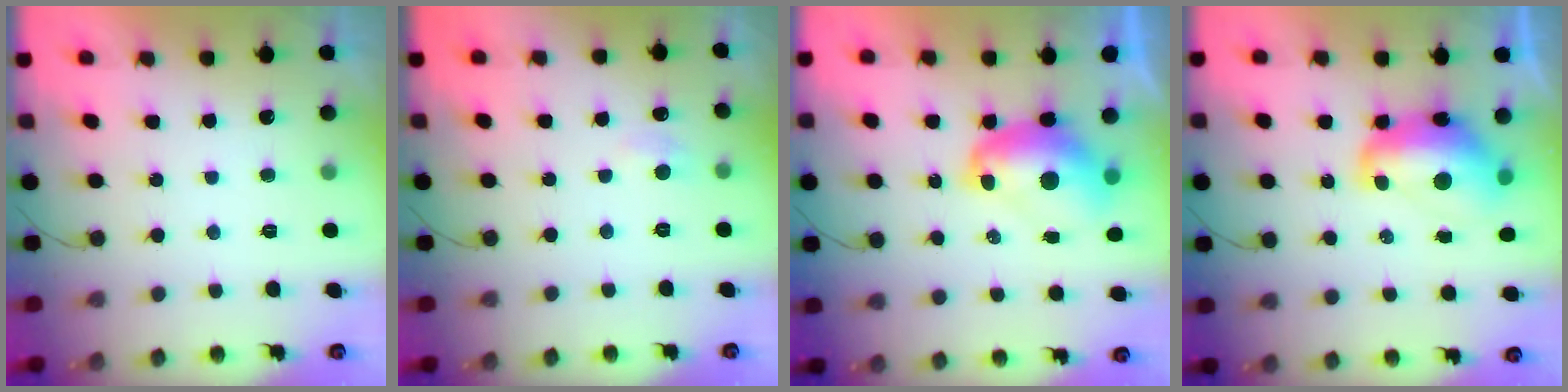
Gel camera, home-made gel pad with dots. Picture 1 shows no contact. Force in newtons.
{"total": 5.4, "press": 5.3, "slide": 0.7}
{"total": 10.1, "press": 10.0, "slide": 1.1}
{"total": 13.7, "press": 13.6, "slide": 1.6}